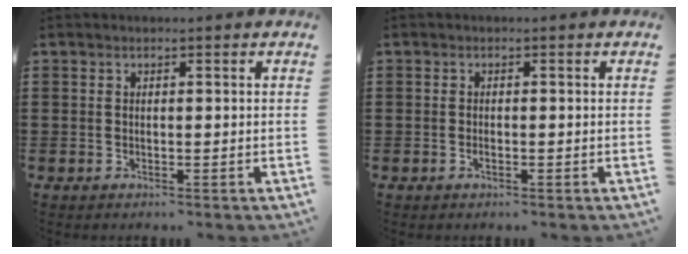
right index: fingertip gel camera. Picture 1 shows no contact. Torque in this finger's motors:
{"motor_torque": [0.21, 1.83, 0.01, 0.00]}